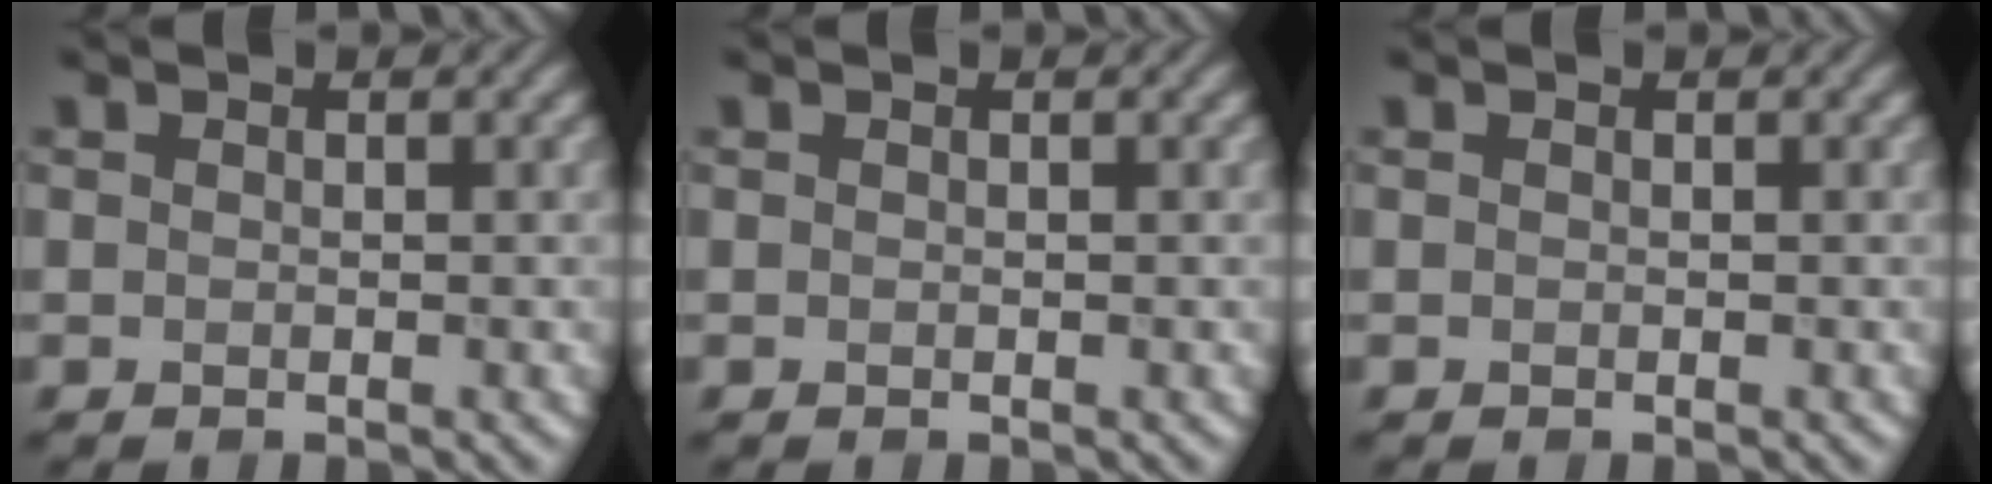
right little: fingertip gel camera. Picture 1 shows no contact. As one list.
[{"total": 0.0}, {"total": 0.0}]